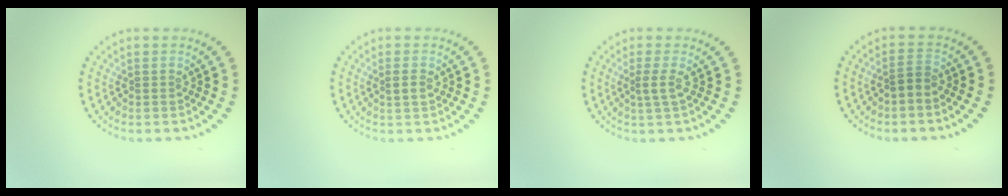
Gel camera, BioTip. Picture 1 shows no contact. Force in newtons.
{"total": 1.2, "press": 1.1, "slide": 0.3}
{"total": 1.4, "press": 0.9, "slide": 1.0}
{"total": 1.4, "press": 1.1, "slide": 0.8}